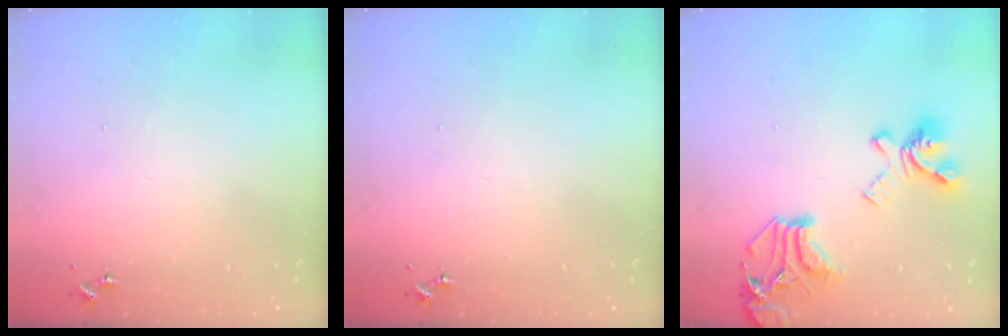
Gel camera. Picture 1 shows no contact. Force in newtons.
{"total": 0.0}
{"total": 21.7, "press": 21.6, "slide": 2.0}